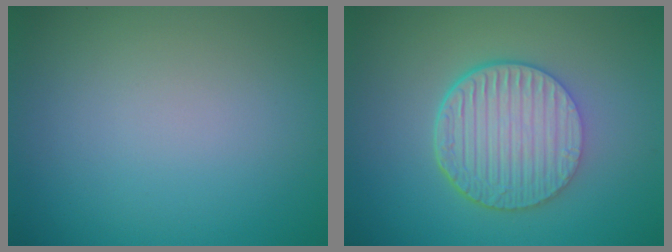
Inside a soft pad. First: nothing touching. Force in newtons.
{"total": 6.7, "press": 4.6, "slide": 4.8}